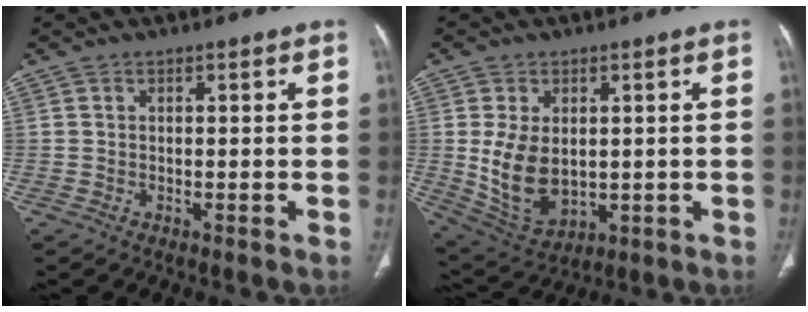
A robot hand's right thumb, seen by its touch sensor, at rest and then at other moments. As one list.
[{"total": 11.2, "force": [0.3, 7.3, 8.5], "torque": [-0.147, -0.011, 0.031]}]